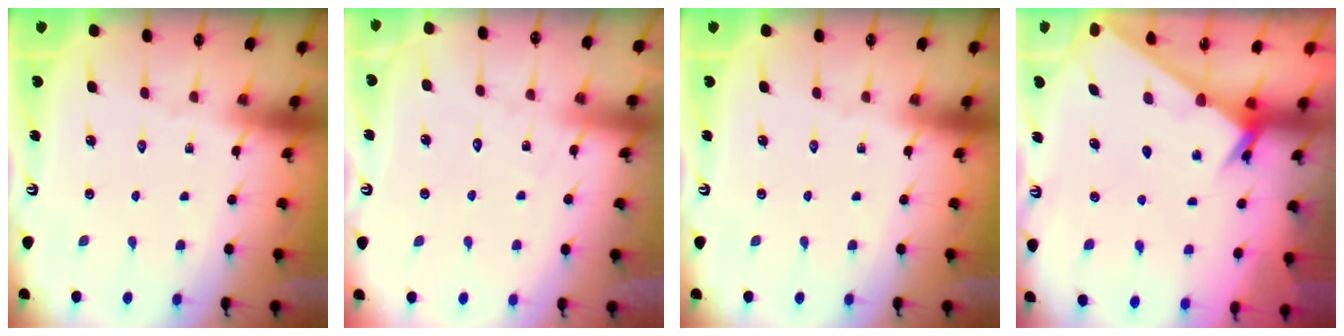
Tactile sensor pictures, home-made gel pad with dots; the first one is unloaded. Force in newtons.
{"total": 5.2, "press": 5.2, "slide": 0.4}
{"total": 0.0}
{"total": 2.6, "press": 2.6, "slide": 0.2}